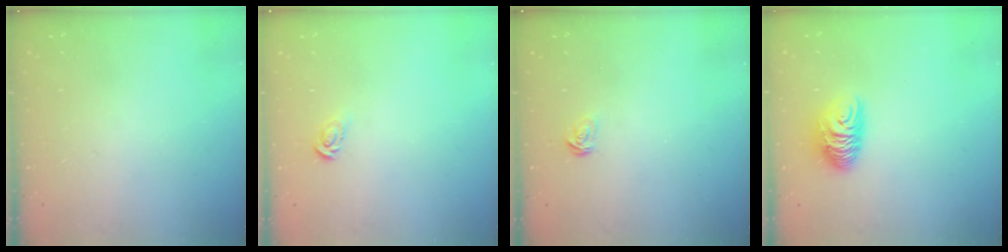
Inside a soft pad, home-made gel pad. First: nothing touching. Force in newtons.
{"total": 2.9, "press": 2.9, "slide": 0.2}
{"total": 2.3, "press": 2.3, "slide": 0.2}
{"total": 8.4, "press": 8.4, "slide": 0.8}